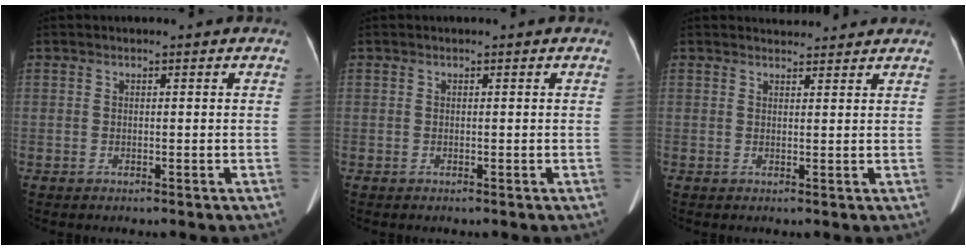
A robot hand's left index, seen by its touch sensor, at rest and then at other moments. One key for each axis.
{"total": 0.0}
{"total": 3.3, "fx": 3.3, "fy": 0.7, "fz": 0.3, "tx": -0.008, "ty": 0.016, "tz": 0.042}